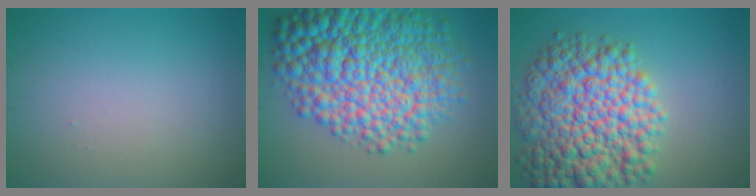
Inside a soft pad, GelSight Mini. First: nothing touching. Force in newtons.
{"total": 13.8, "press": 13.8, "slide": 0.3}
{"total": 11.6, "press": 11.6, "slide": 0.3}